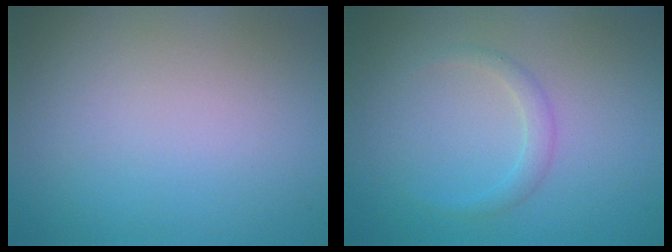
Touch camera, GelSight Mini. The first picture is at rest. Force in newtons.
{"total": 1.3, "press": 1.3, "slide": 0.0}